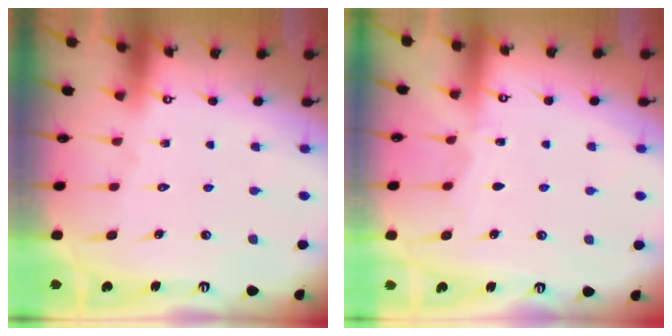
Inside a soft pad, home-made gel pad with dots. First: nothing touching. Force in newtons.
{"total": 4.2, "press": 4.2, "slide": 0.6}